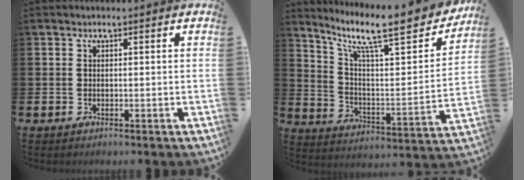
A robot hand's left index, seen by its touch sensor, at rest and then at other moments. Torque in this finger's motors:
{"motor_torque": [0.33, -0.38, 0.59, 0.21]}